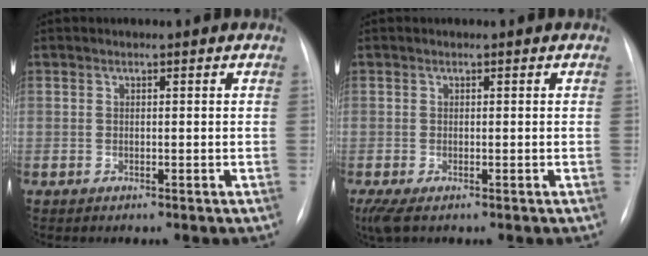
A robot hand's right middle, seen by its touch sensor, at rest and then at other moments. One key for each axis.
{"total": 3.1, "fx": -1.9, "fy": 1.0, "fz": 2.2, "tx": -0.046, "ty": -0.012, "tz": -0.032}